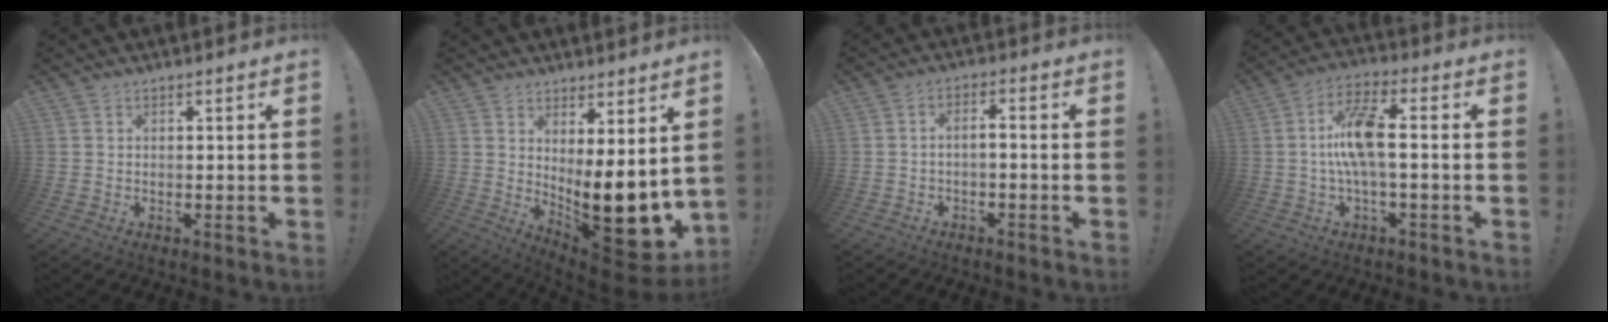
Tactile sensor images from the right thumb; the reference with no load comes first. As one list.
[{"total": 15.4, "force": [-1.4, 4.7, 14.6], "torque": [-0.177, -0.039, -0.010]}, {"total": 3.0, "force": [-2.1, 0.3, 2.2], "torque": [-0.045, 0.002, -0.041]}, {"total": 12.3, "force": [0.3, 3.8, 11.6], "torque": [-0.217, 0.002, 0.000]}]